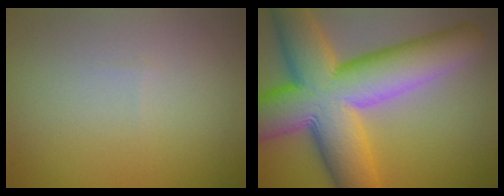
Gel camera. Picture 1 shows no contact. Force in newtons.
{"total": 15.0, "press": 14.9, "slide": 0.5}